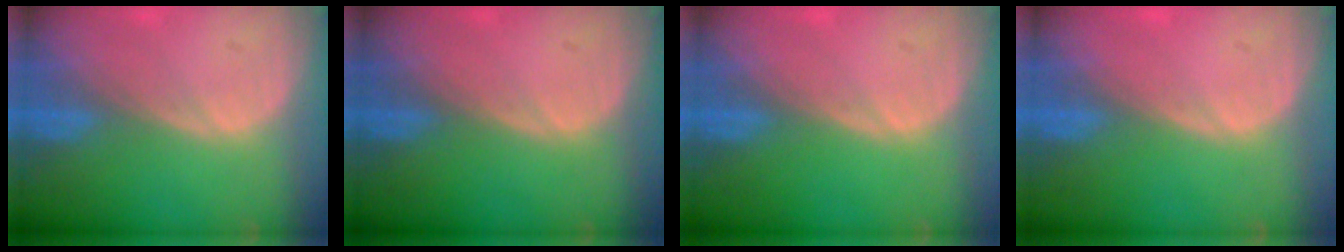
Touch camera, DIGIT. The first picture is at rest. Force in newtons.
{"total": 0.0}
{"total": 0.0}
{"total": 0.0}